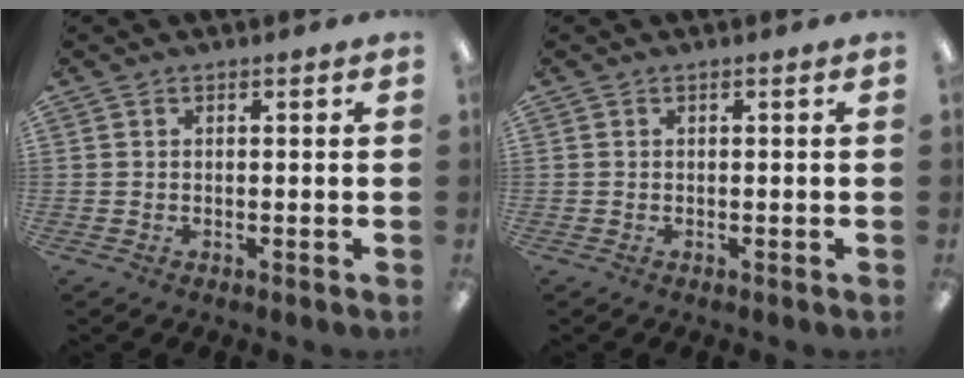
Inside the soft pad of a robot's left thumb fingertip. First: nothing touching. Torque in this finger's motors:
{"motor_torque": [0.01, 0.04, -0.17, -0.04, 0.00]}